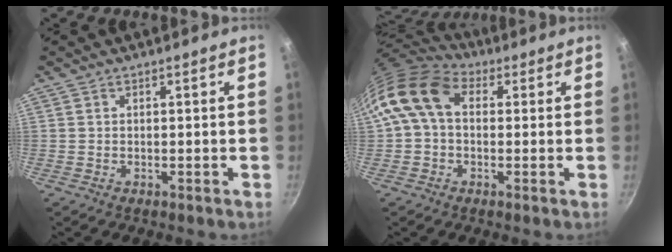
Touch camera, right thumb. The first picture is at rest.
{"total": 12.3, "force": [2.5, 8.5, 8.5], "torque": [-0.149, 0.020, 0.025]}